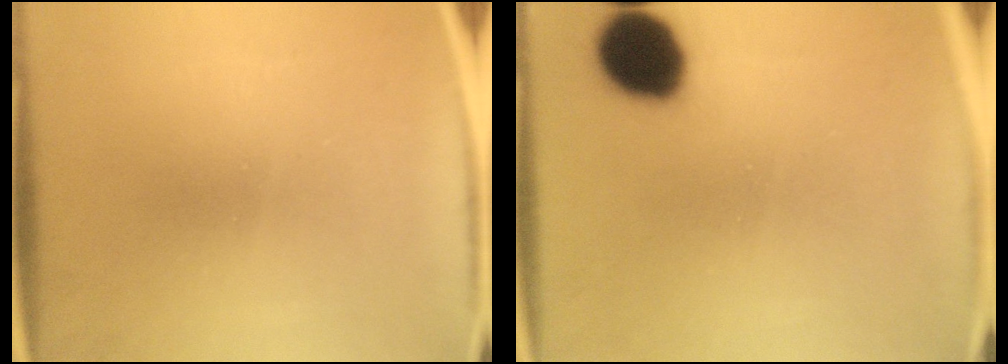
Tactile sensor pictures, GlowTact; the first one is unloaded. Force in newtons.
{"total": 13.2}